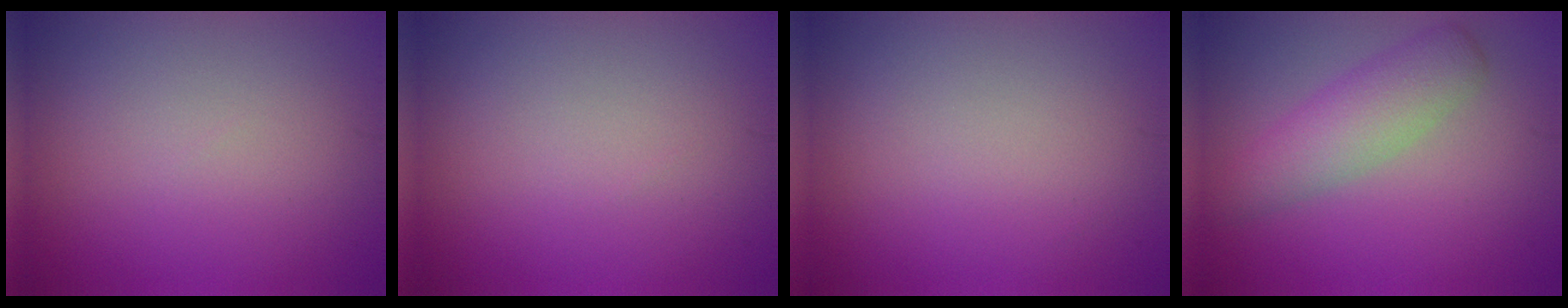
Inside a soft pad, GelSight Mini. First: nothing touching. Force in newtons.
{"total": 0.0}
{"total": 0.0}
{"total": 4.1, "press": 4.1, "slide": 0.2}